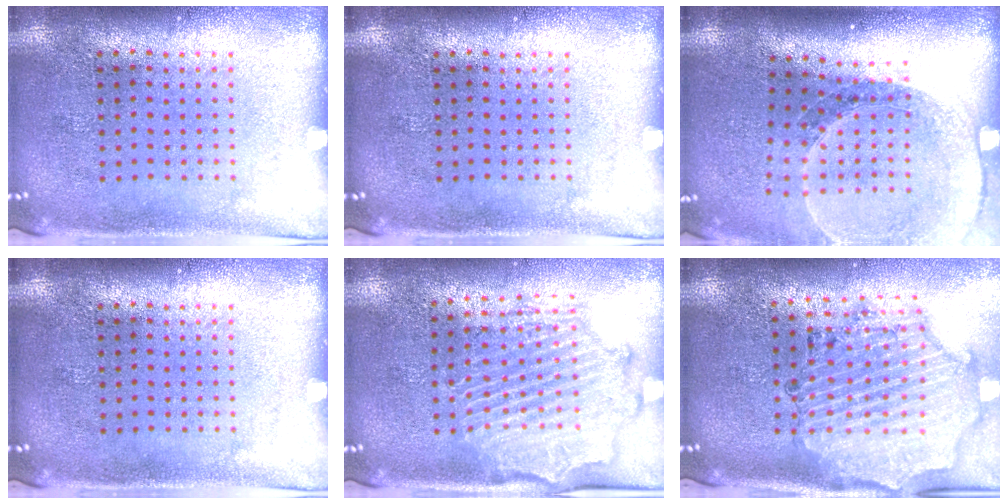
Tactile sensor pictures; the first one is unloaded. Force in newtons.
{"total": 0.0}
{"total": 1.7, "press": 1.7, "slide": 0.2}
{"total": 0.0}
{"total": 2.1, "press": 2.1, "slide": 0.5}
{"total": 1.9, "press": 1.8, "slide": 0.4}